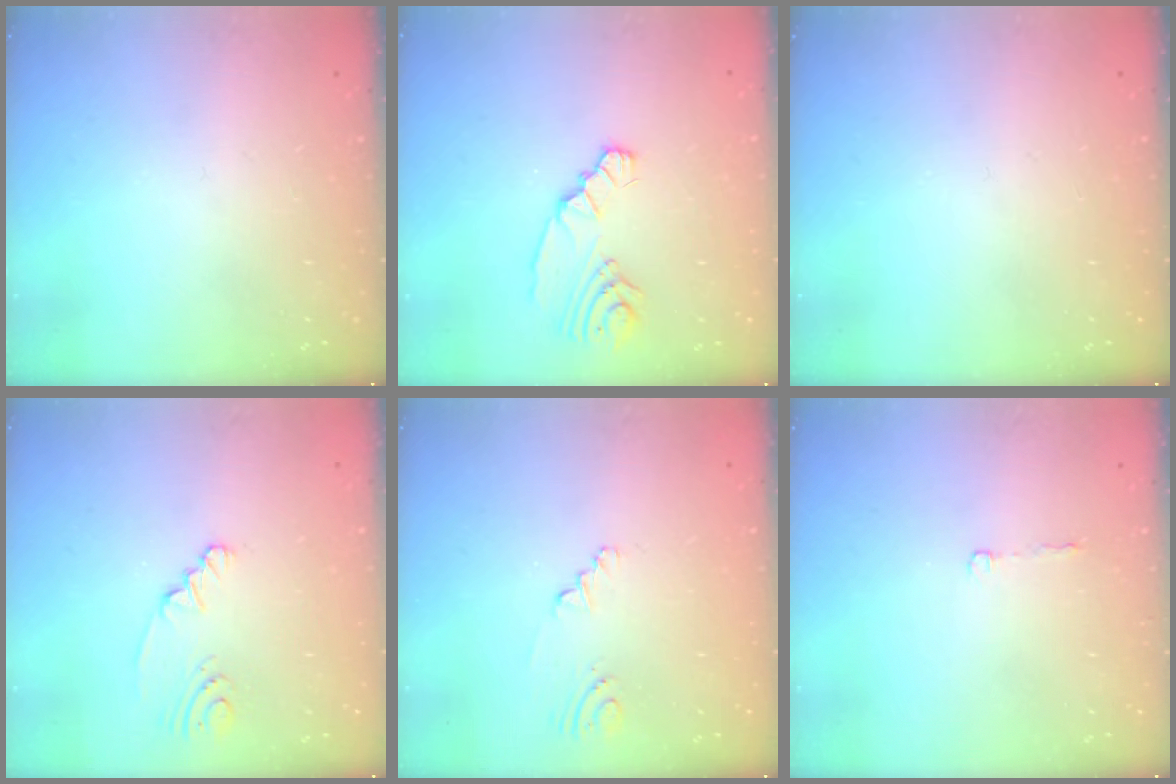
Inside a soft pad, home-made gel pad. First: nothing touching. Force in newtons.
{"total": 6.7, "press": 6.7, "slide": 0.7}
{"total": 0.0}
{"total": 2.6, "press": 2.5, "slide": 0.7}
{"total": 2.0, "press": 1.7, "slide": 1.0}
{"total": 2.2, "press": 2.2, "slide": 0.4}